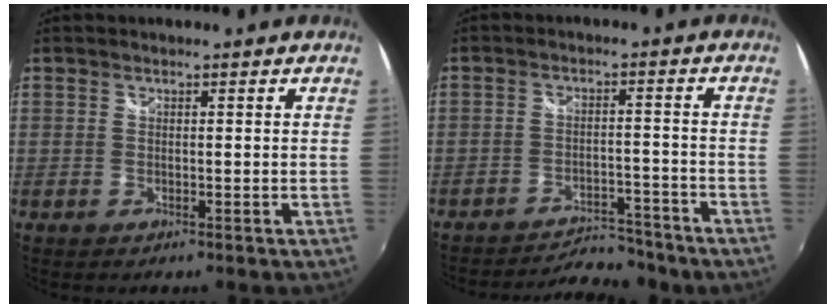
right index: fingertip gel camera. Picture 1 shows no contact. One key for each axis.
{"total": 9.8, "fx": -9.4, "fy": 1.9, "fz": 1.9, "tx": -0.051, "ty": 0.008, "tz": -0.130}